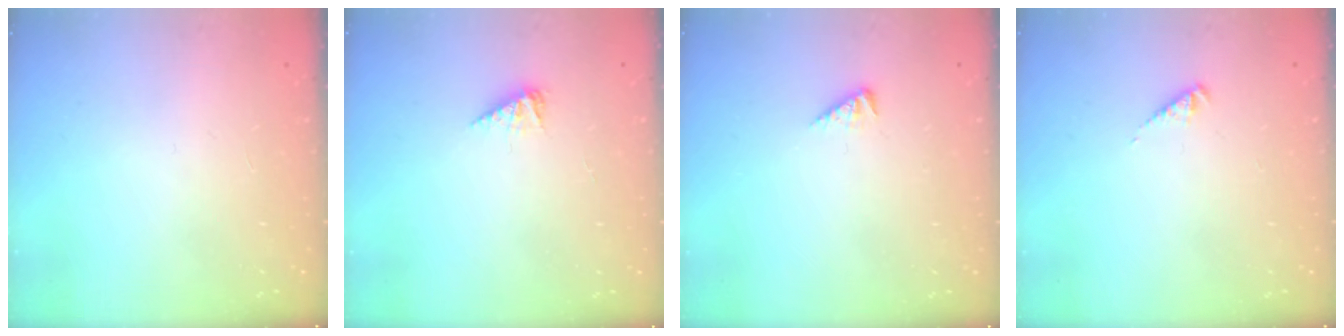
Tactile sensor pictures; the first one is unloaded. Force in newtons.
{"total": 2.5, "press": 2.5, "slide": 0.4}
{"total": 2.4, "press": 2.3, "slide": 0.5}
{"total": 2.4, "press": 2.4, "slide": 0.3}